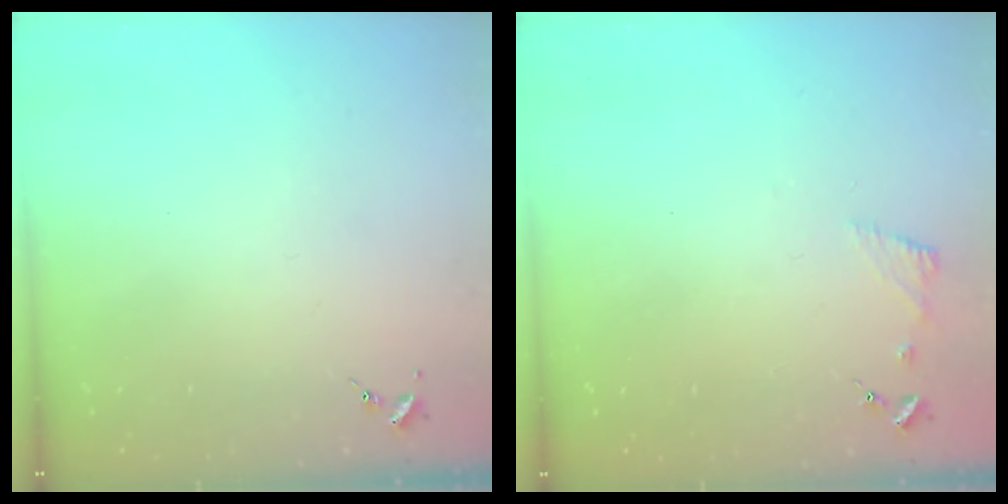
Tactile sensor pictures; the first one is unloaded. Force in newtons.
{"total": 4.9, "press": 4.9, "slide": 0.6}